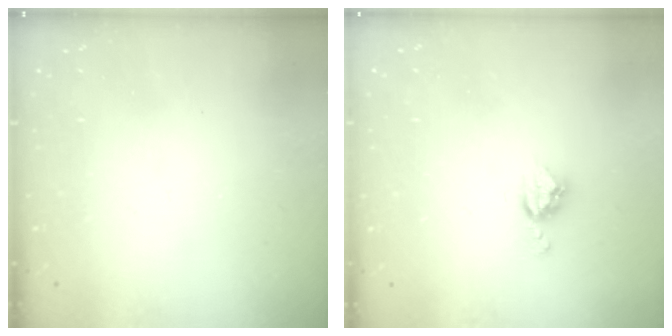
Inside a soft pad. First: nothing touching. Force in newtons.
{"total": 6.3, "press": 6.3, "slide": 0.4}